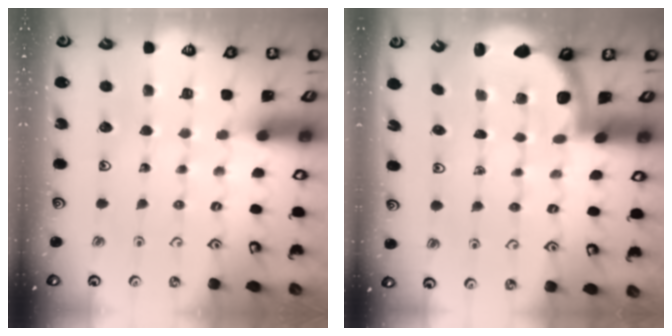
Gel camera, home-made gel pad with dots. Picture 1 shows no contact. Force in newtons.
{"total": 2.6, "press": 2.6, "slide": 0.3}